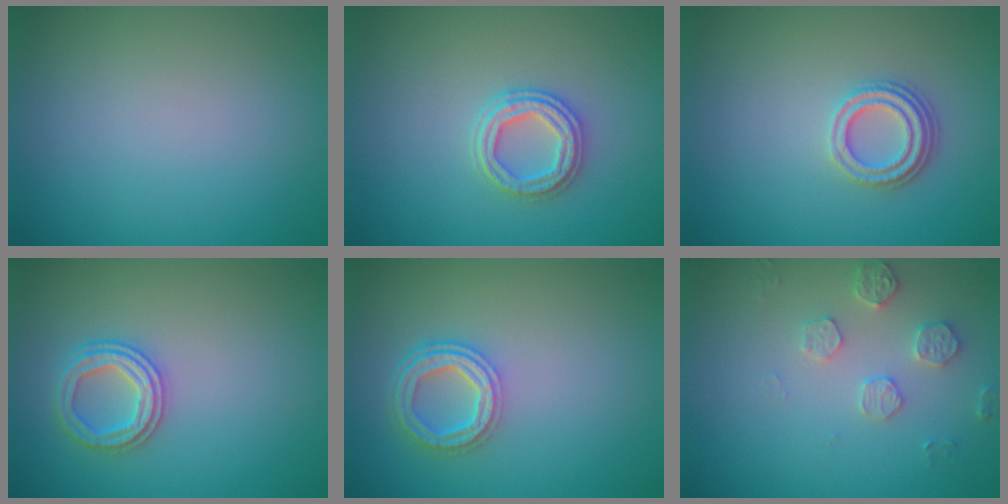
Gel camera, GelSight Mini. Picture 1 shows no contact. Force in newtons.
{"total": 2.8, "press": 2.7, "slide": 0.8}
{"total": 3.0, "press": 2.3, "slide": 1.9}
{"total": 2.6, "press": 2.6, "slide": 0.1}
{"total": 4.2, "press": 3.3, "slide": 2.6}
{"total": 2.5, "press": 2.5, "slide": 0.5}